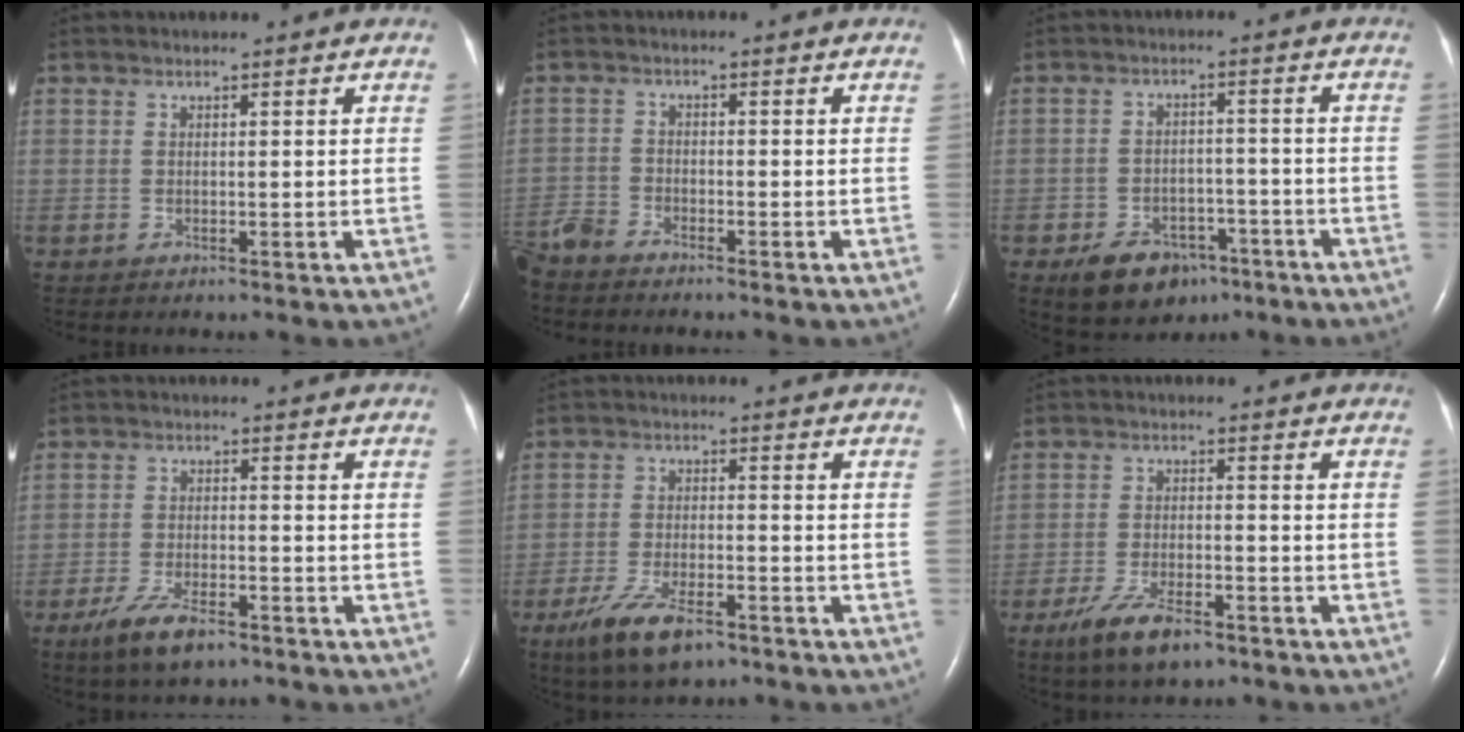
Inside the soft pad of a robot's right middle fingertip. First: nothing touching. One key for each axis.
{"total": 4.6, "fx": -4.3, "fy": 0.9, "fz": 1.1, "tx": -0.025, "ty": -0.015, "tz": -0.089}
{"total": 8.6, "fx": -5.6, "fy": 5.2, "fz": 3.9, "tx": -0.069, "ty": 0.005, "tz": -0.081}
{"total": 6.8, "fx": -4.7, "fy": 2.0, "fz": 4.6, "tx": -0.099, "ty": -0.010, "tz": -0.081}
{"total": 8.7, "fx": -5.7, "fy": 2.7, "fz": 5.9, "tx": -0.123, "ty": -0.012, "tz": -0.098}
{"total": 7.7, "fx": -5.2, "fy": 2.4, "fz": 5.2, "tx": -0.109, "ty": -0.010, "tz": -0.090}